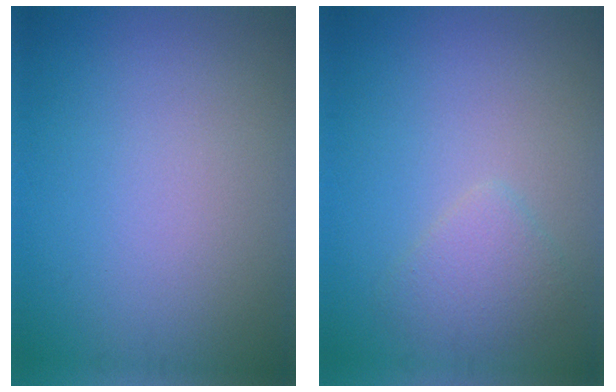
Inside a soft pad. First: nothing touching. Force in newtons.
{"total": 2.2, "press": 2.2, "slide": 0.2}